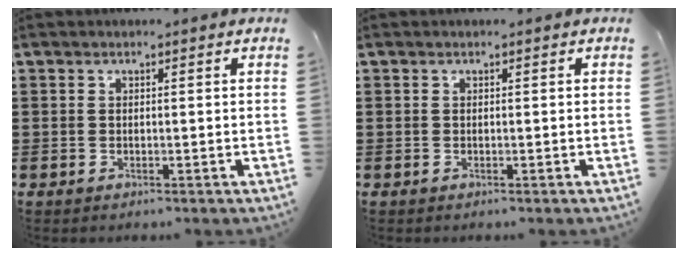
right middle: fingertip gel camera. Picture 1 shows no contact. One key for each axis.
{"total": 0.0}